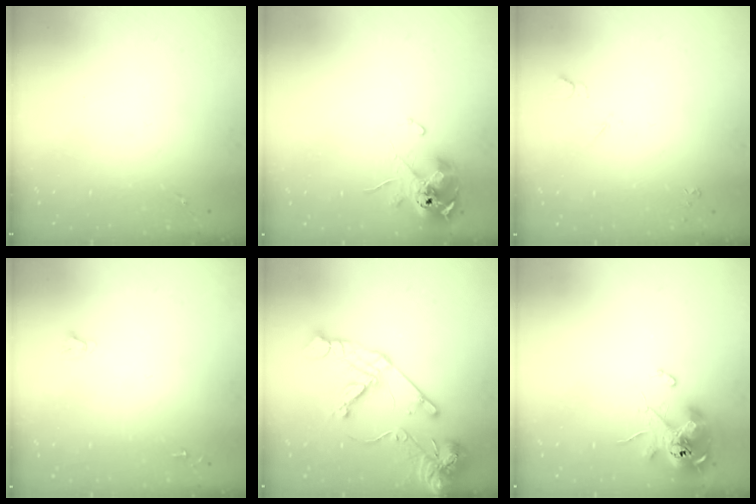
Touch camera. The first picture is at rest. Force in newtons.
{"total": 10.8, "press": 10.7, "slide": 1.7}
{"total": 3.6, "press": 3.5, "slide": 0.8}
{"total": 2.4, "press": 2.4, "slide": 0.2}
{"total": 17.1, "press": 16.9, "slide": 2.3}
{"total": 11.4, "press": 11.2, "slide": 1.6}